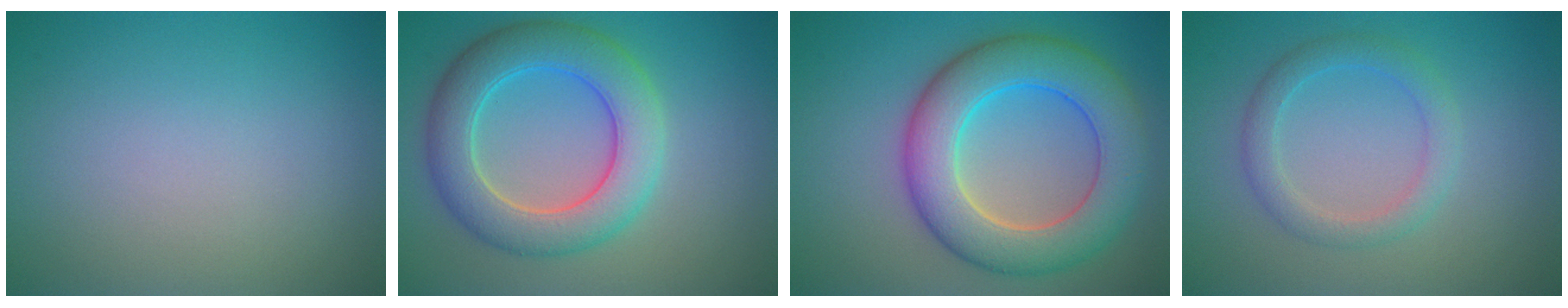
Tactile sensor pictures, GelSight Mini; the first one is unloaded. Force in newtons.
{"total": 7.1, "press": 7.1, "slide": 0.6}
{"total": 8.9, "press": 8.9, "slide": 0.2}
{"total": 2.6, "press": 2.6, "slide": 0.1}